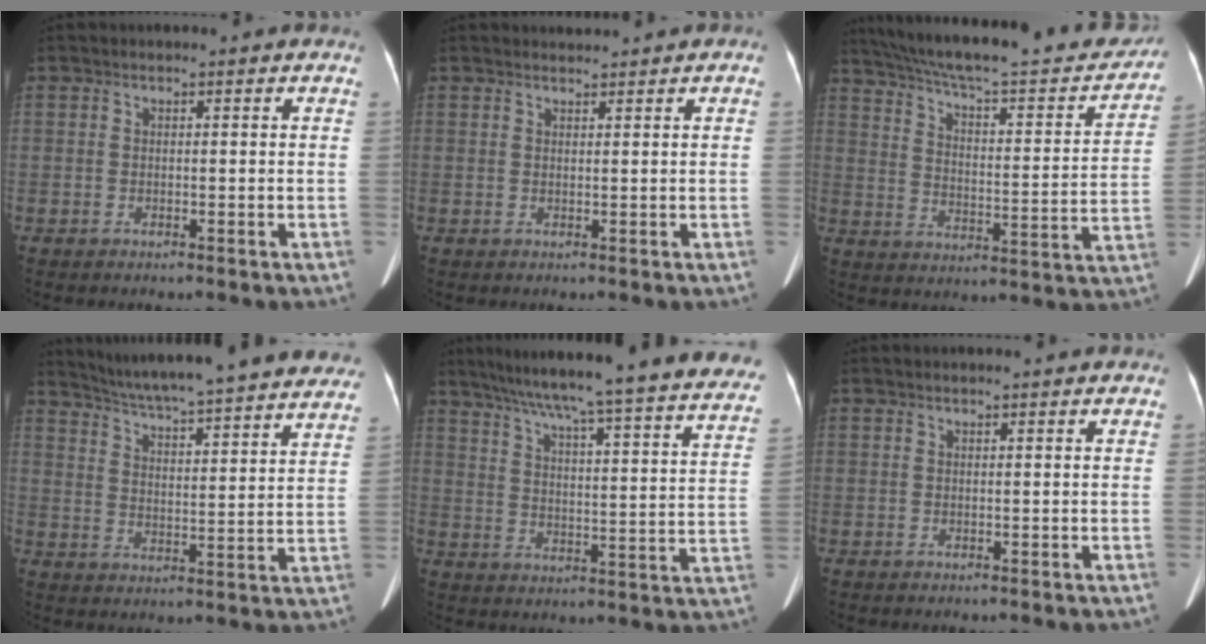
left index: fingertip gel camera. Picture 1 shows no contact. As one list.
[{"total": 0.9, "force": [0.9, 0.0, -0.2], "torque": [-0.001, 0.006, 0.017]}, {"total": 28.6, "force": [24.9, 4.9, 13.1], "torque": [-0.212, -0.023, 0.331]}, {"total": 29.9, "force": [27.1, 2.8, 12.3], "torque": [-0.193, -0.044, 0.344]}, {"total": 33.8, "force": [30.2, 1.8, 15.1], "torque": [-0.213, -0.075, 0.372]}, {"total": 1.2, "force": [1.1, 0.2, 0.4], "torque": [-0.009, 0.010, 0.014]}]